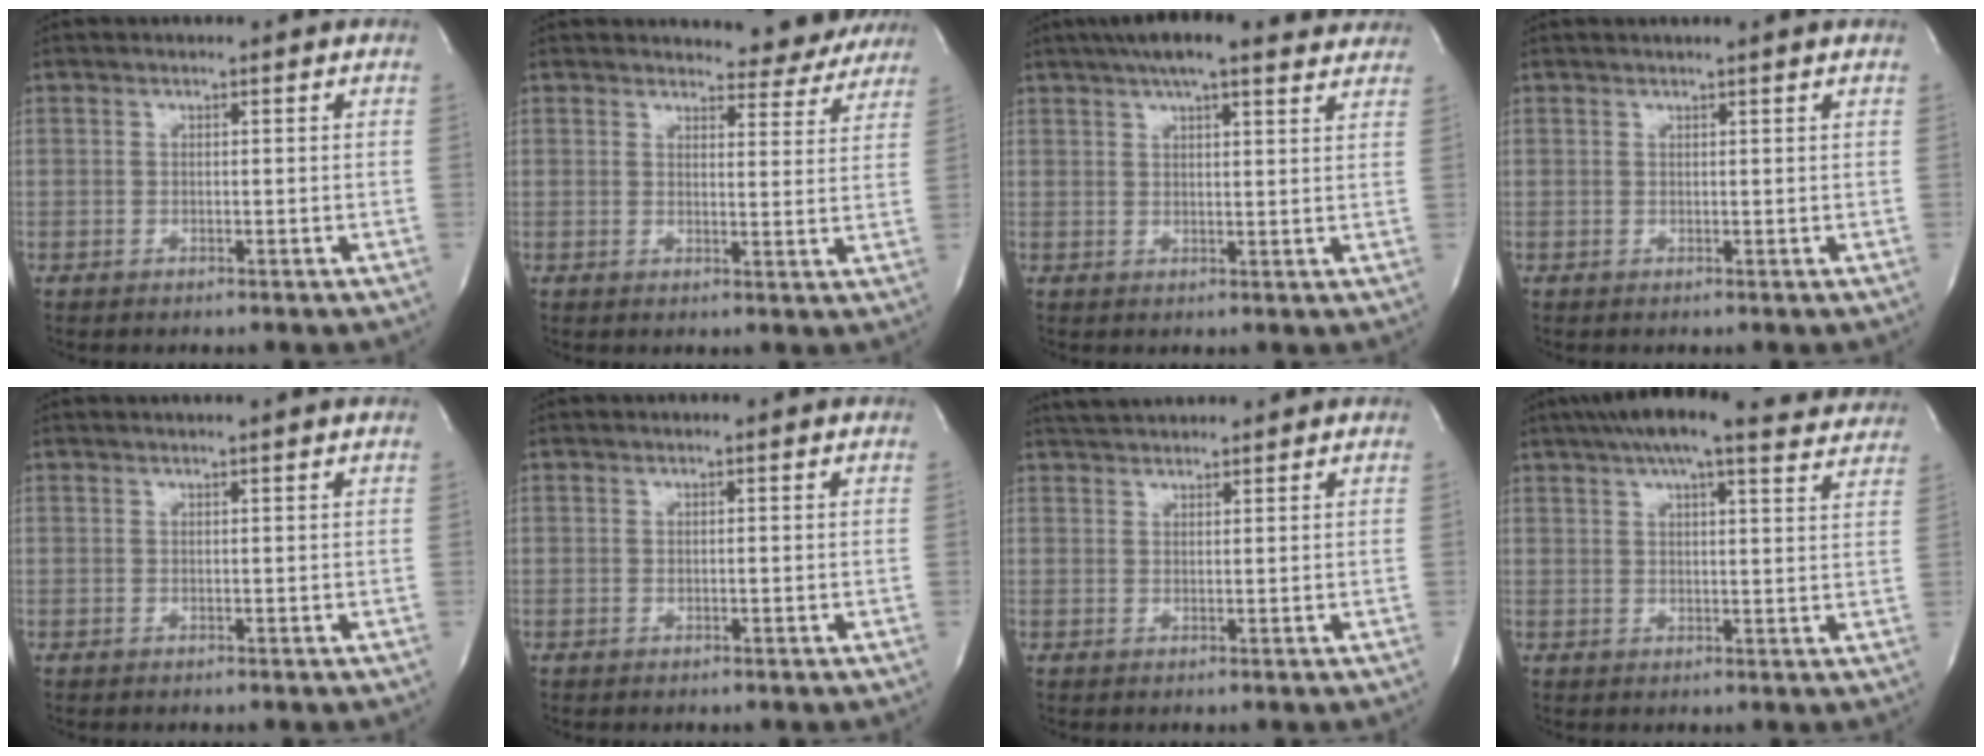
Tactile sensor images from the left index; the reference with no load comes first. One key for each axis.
{"total": 8.5, "fx": 8.3, "fy": 2.0, "fz": 0.3, "tx": 0.019, "ty": -0.021, "tz": 0.077}
{"total": 14.7, "fx": 12.2, "fy": 3.0, "fz": 7.6, "tx": -0.119, "ty": 0.042, "tz": 0.160}
{"total": 1.8, "fx": 1.5, "fy": -0.5, "fz": 0.7, "tx": -0.018, "ty": 0.005, "tz": 0.027}
{"total": 1.6, "fx": 1.4, "fy": -0.5, "fz": 0.7, "tx": -0.016, "ty": 0.005, "tz": 0.028}
{"total": 0.0}
{"total": 4.5, "fx": 4.3, "fy": 0.6, "fz": 1.4, "tx": -0.027, "ty": 0.032, "tz": 0.076}
{"total": 18.2, "fx": 15.9, "fy": 2.9, "fz": 8.4, "tx": -0.131, "ty": 0.038, "tz": 0.201}